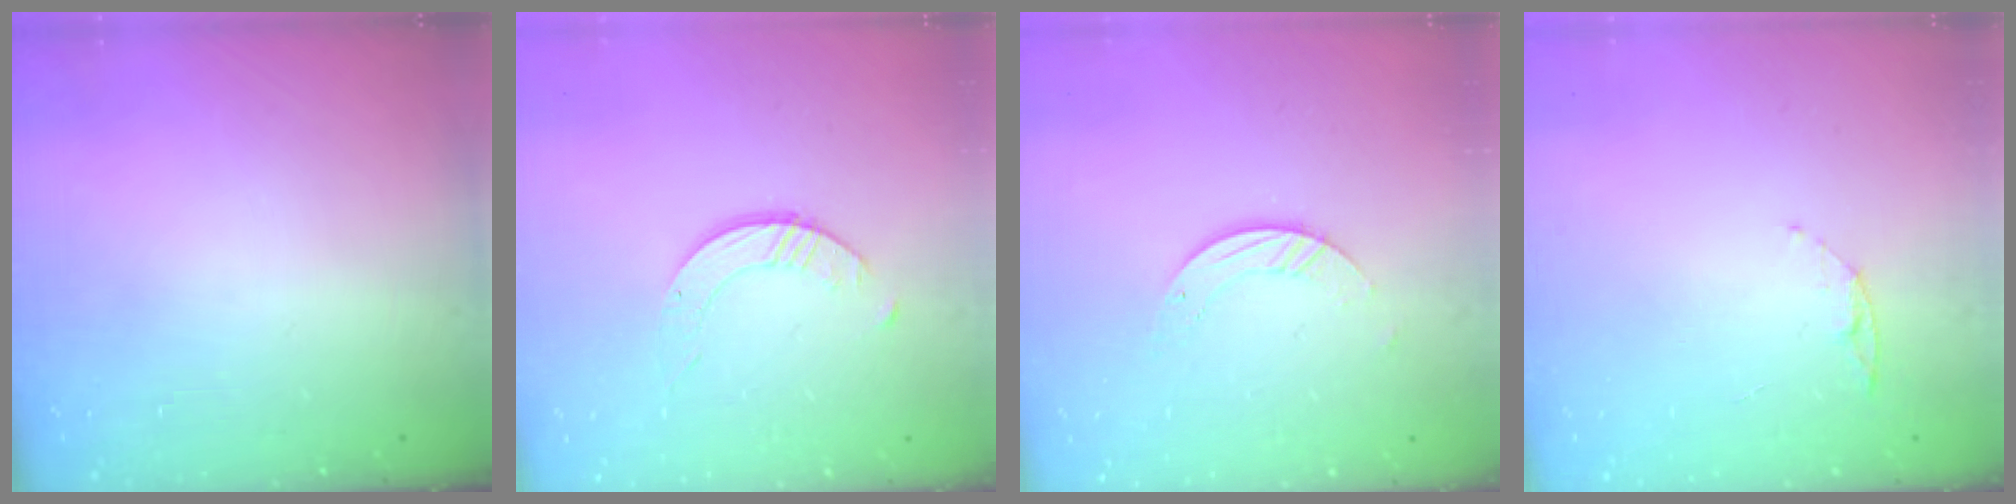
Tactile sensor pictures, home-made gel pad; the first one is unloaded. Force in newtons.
{"total": 1.6, "press": 1.6, "slide": 0.2}
{"total": 3.9, "press": 3.9, "slide": 0.1}
{"total": 4.5, "press": 4.4, "slide": 0.5}